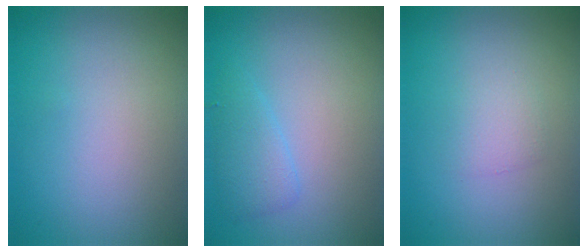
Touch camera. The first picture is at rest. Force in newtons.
{"total": 1.9, "press": 1.9, "slide": 0.2}
{"total": 1.4, "press": 1.4, "slide": 0.1}